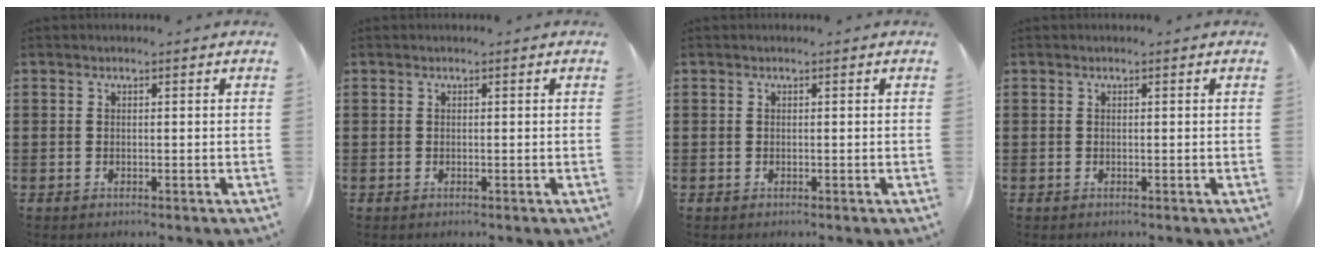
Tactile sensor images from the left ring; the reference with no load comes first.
{"total": 0.0}
{"total": 0.0}
{"total": 0.0}